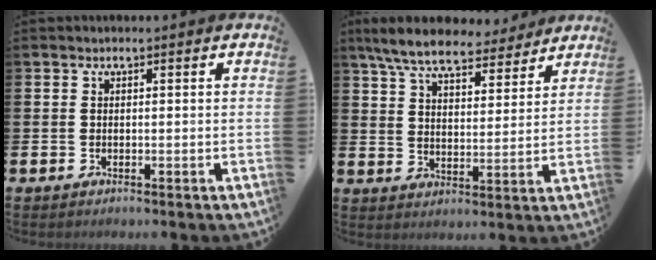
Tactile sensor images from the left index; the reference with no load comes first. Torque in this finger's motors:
{"motor_torque": [1.12, -1.02, 0.84, 0.21]}